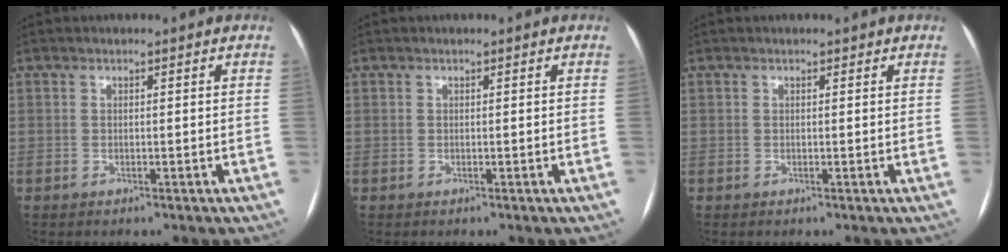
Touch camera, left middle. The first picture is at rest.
{"total": 0.0}
{"total": 0.5, "force": [0.3, 0.3, 0.1], "torque": [-0.007, 0.004, 0.002]}